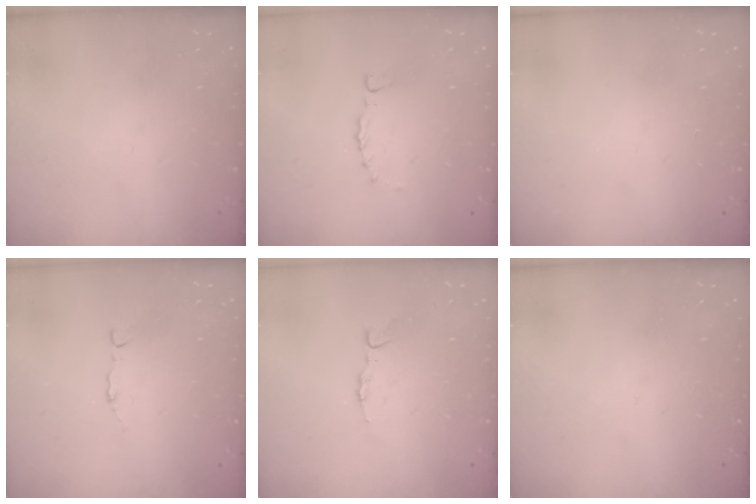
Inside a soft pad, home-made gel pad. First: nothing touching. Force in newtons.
{"total": 0.0}
{"total": 1.6, "press": 1.5, "slide": 0.3}
{"total": 1.2, "press": 1.2, "slide": 0.1}
{"total": 3.7, "press": 3.7, "slide": 0.1}
{"total": 0.0}